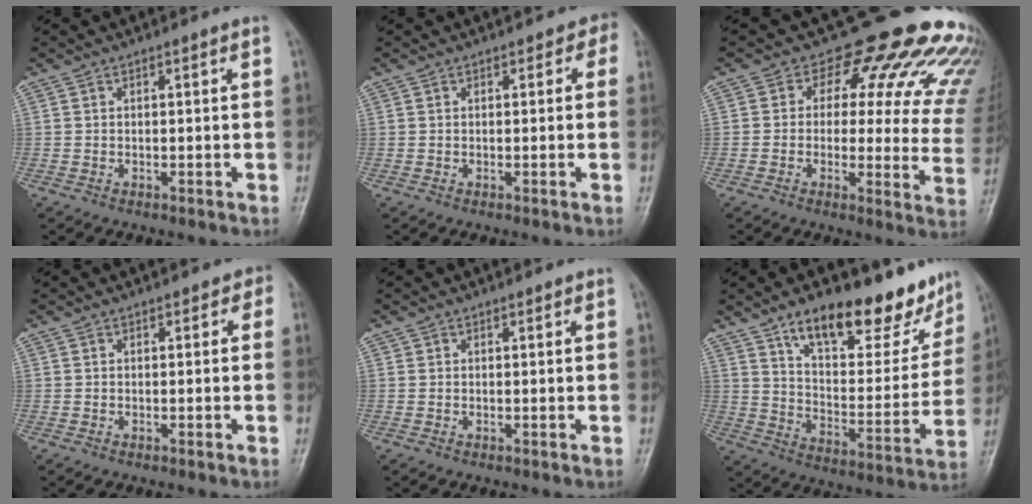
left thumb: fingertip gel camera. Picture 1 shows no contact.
{"total": 2.3, "force": [0.9, 1.7, 1.2], "torque": [0.012, 0.002, 0.004]}
{"total": 21.9, "force": [16.0, 9.8, 11.3], "torque": [-0.092, -0.083, 0.167]}
{"total": 1.8, "force": [0.7, 1.3, 0.9], "torque": [0.010, 0.002, 0.001]}
{"total": 0.7, "force": [0.5, 0.5, 0.1], "torque": [0.005, -0.003, 0.004]}
{"total": 21.3, "force": [15.2, 8.4, 12.3], "torque": [-0.123, -0.078, 0.238]}